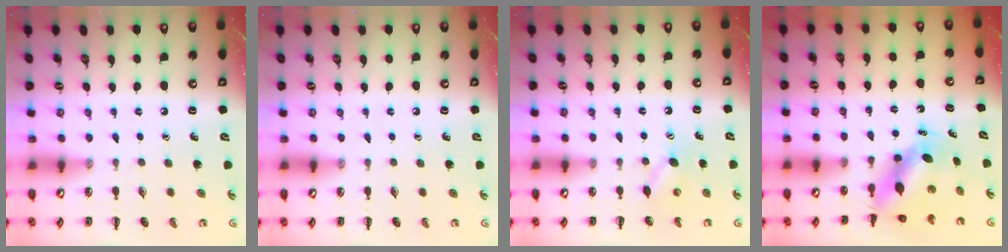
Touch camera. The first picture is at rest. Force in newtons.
{"total": 0.0}
{"total": 5.2, "press": 5.1, "slide": 1.1}
{"total": 7.9, "press": 7.8, "slide": 0.8}